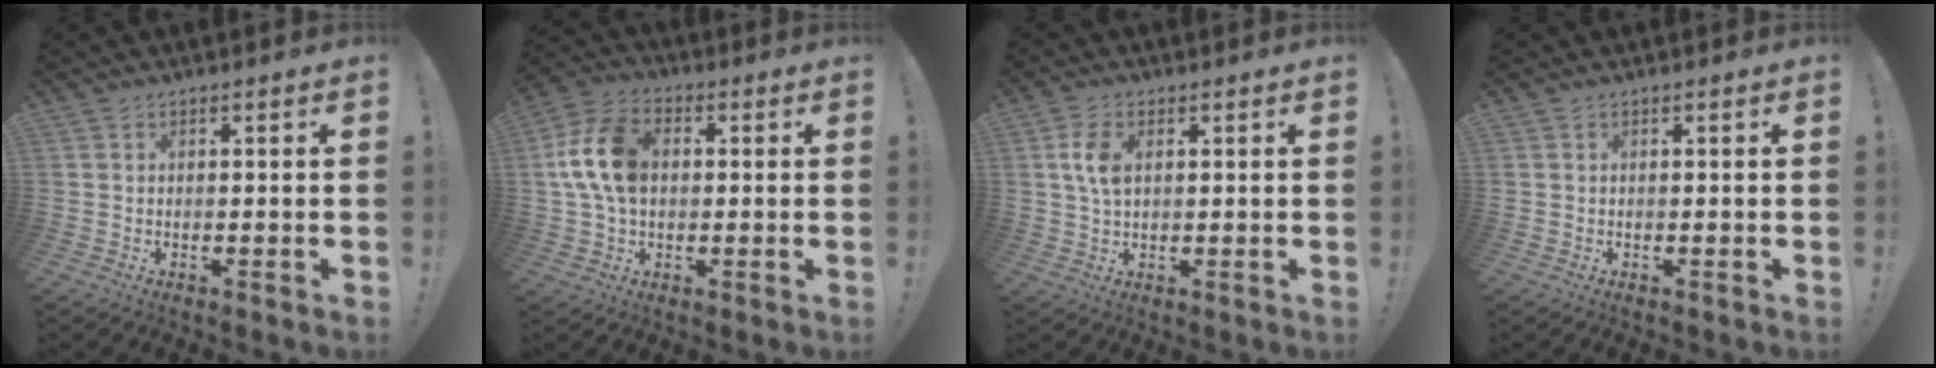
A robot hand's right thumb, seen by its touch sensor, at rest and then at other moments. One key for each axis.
{"total": 14.2, "fx": 1.6, "fy": 9.7, "fz": 10.3, "tx": -0.187, "ty": 0.009, "tz": 0.032}
{"total": 6.4, "fx": 1.7, "fy": 3.8, "fz": 4.9, "tx": -0.100, "ty": -0.002, "tz": 0.026}
{"total": 0.0}